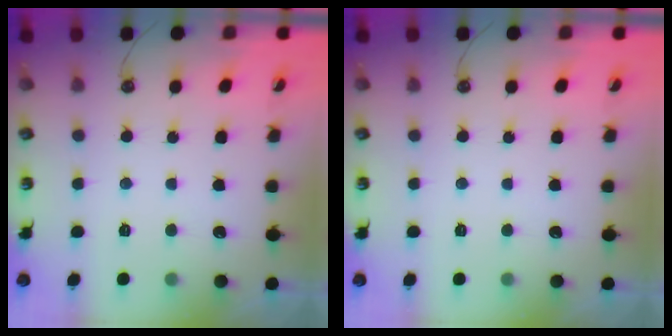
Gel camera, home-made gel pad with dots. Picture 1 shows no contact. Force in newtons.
{"total": 0.0}